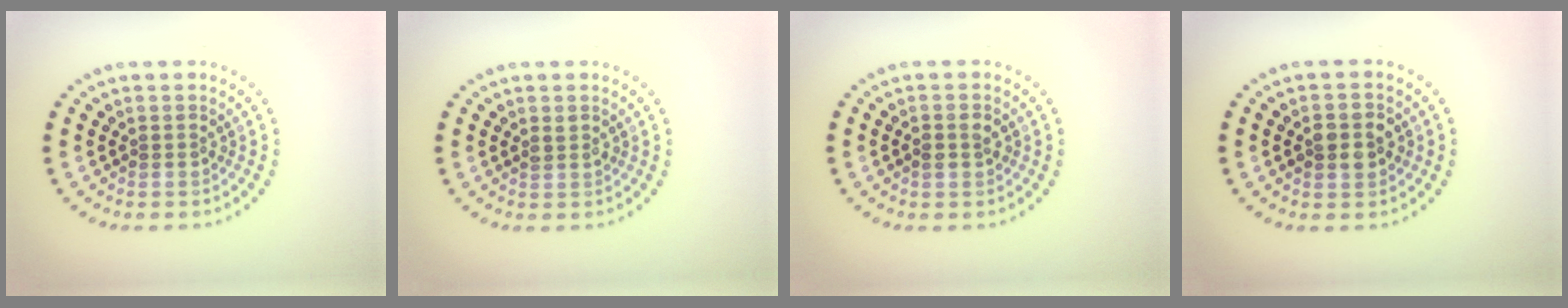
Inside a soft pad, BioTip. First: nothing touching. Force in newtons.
{"total": 0.8, "press": 0.7, "slide": 0.3}
{"total": 1.5, "press": 1.5, "slide": 0.2}
{"total": 2.8, "press": 2.8, "slide": 0.1}